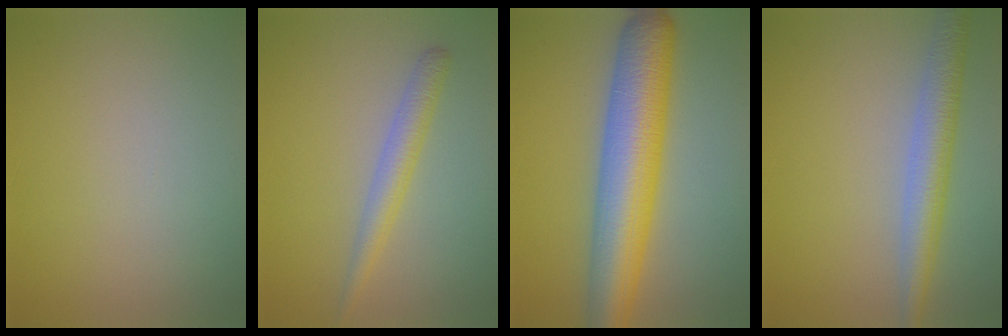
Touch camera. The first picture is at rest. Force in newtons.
{"total": 2.5, "press": 2.5, "slide": 0.0}
{"total": 9.6, "press": 9.6, "slide": 0.2}
{"total": 4.2, "press": 4.2, "slide": 0.1}